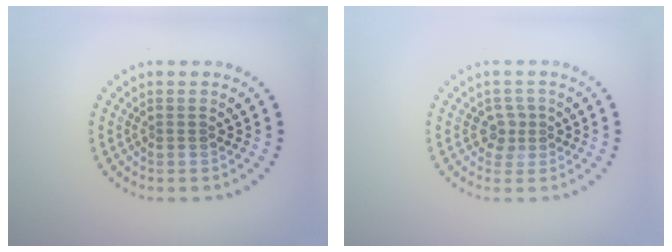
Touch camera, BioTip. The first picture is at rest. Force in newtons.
{"total": 1.6, "press": 1.3, "slide": 1.0}